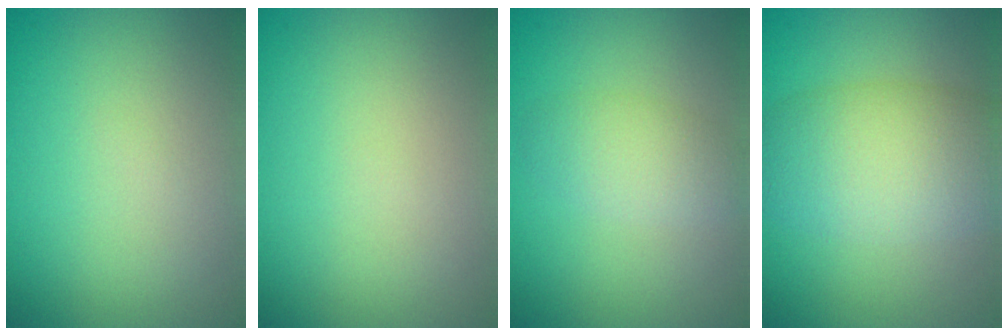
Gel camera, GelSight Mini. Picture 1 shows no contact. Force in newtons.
{"total": 0.0}
{"total": 2.7, "press": 2.7, "slide": 0.1}
{"total": 7.3, "press": 7.3, "slide": 0.2}